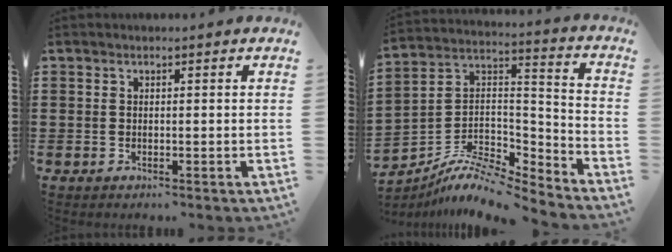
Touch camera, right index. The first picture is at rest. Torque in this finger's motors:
{"motor_torque": [-0.75, 0.76, 0.21, 0.06]}